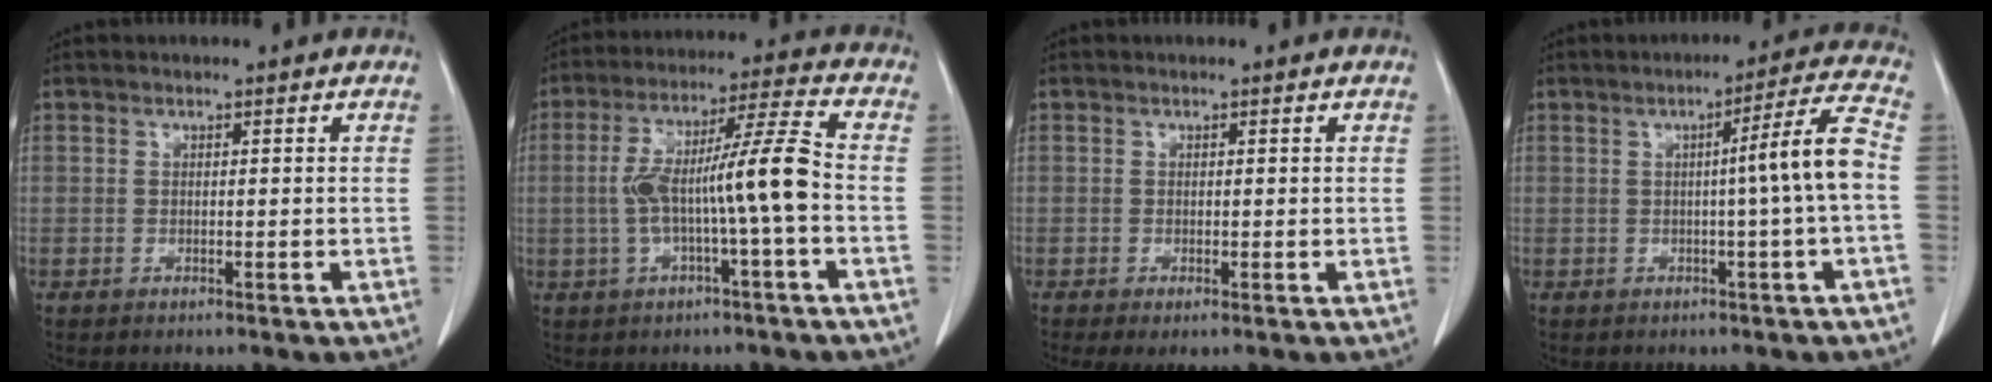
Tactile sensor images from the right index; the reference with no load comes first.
{"total": 11.2, "force": [-1.5, -0.2, 11.1], "torque": [-0.206, 0.026, -0.030]}
{"total": 1.7, "force": [-0.6, 0.6, 1.5], "torque": [-0.025, -0.004, -0.007]}
{"total": 7.2, "force": [-0.6, -1.5, 7.0], "torque": [-0.099, 0.011, -0.009]}